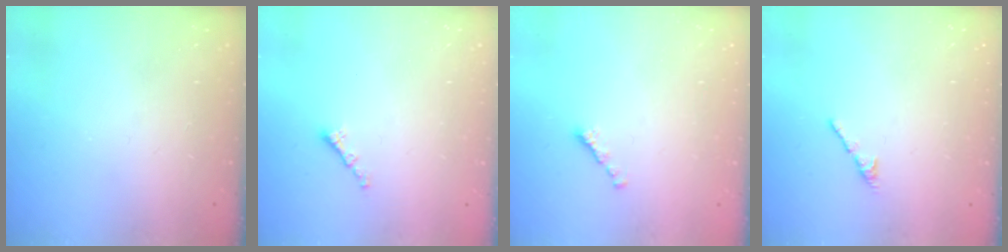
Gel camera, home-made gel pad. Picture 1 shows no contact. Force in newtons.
{"total": 1.3, "press": 1.2, "slide": 0.5}
{"total": 1.5, "press": 1.4, "slide": 0.5}
{"total": 2.7, "press": 2.6, "slide": 0.8}